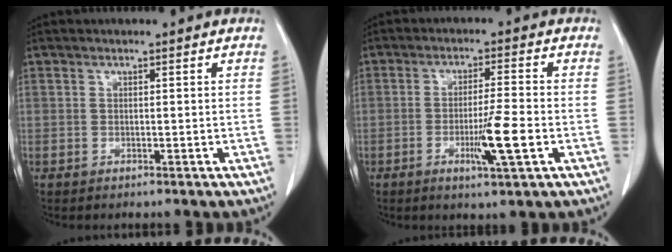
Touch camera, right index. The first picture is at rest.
{"total": 7.0, "force": [-2.2, -0.1, 6.7], "torque": [-0.114, -0.012, -0.038]}